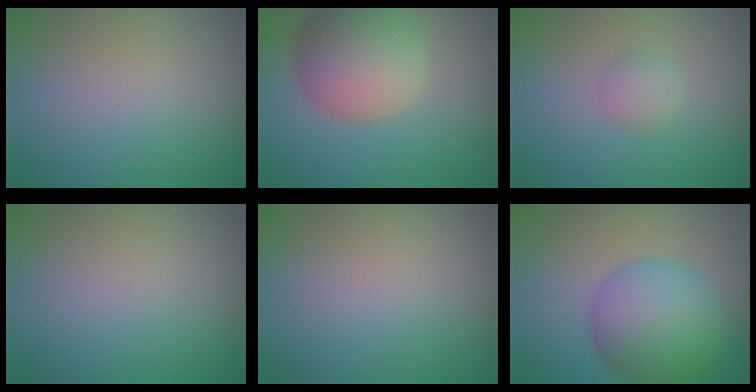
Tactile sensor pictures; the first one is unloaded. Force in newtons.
{"total": 7.6, "press": 7.6, "slide": 0.4}
{"total": 1.6, "press": 1.6, "slide": 0.0}
{"total": 0.0}
{"total": 0.0}
{"total": 7.8, "press": 7.8, "slide": 0.1}